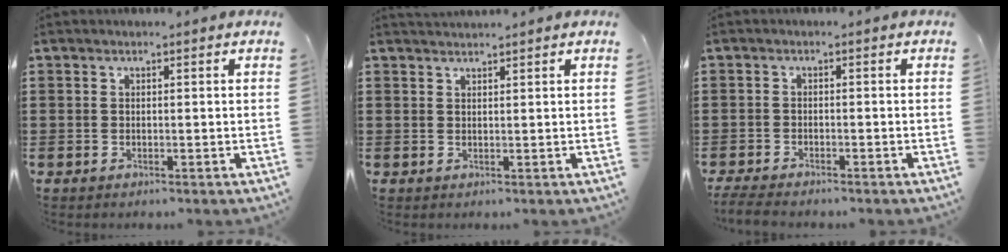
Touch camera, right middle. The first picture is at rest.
{"total": 1.4, "force": [1.4, -0.1, 0.2], "torque": [-0.006, 0.000, 0.027]}
{"total": 2.1, "force": [-2.0, 0.2, 0.7], "torque": [-0.026, -0.003, -0.045]}